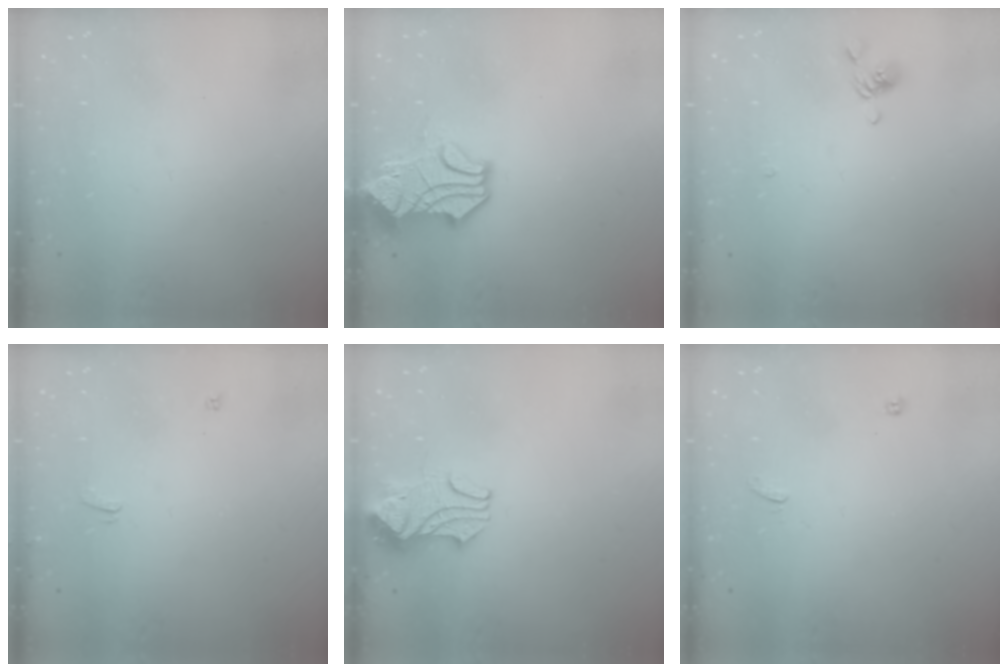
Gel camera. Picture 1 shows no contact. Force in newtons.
{"total": 7.1, "press": 6.9, "slide": 1.8}
{"total": 2.9, "press": 2.8, "slide": 0.5}
{"total": 2.7, "press": 2.7, "slide": 0.3}
{"total": 2.3, "press": 2.2, "slide": 0.8}
{"total": 1.1, "press": 0.7, "slide": 0.8}